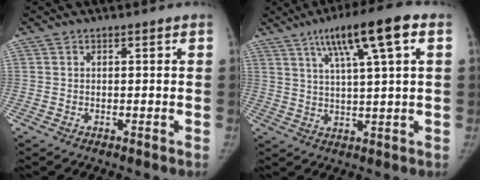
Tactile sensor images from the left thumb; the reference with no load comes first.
{"total": 12.5, "force": [5.7, 1.5, 11.0], "torque": [-0.184, 0.001, 0.091]}